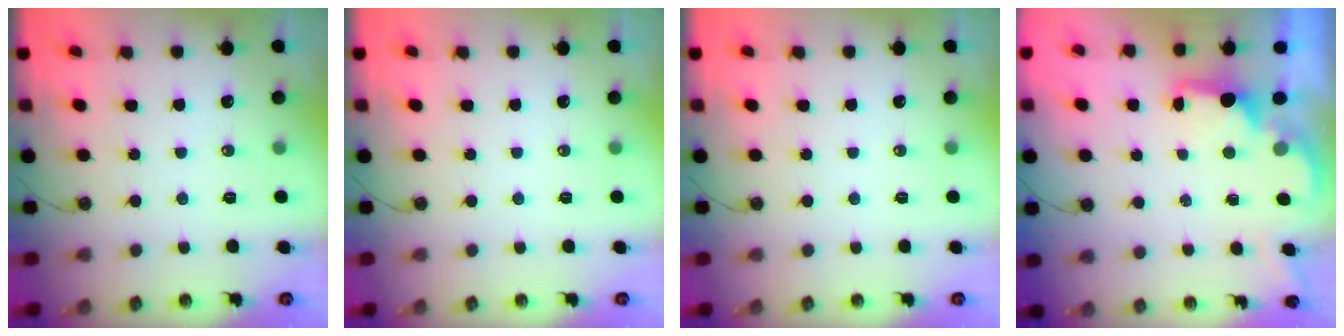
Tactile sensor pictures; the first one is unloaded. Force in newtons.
{"total": 0.0}
{"total": 0.0}
{"total": 1.6, "press": 1.4, "slide": 0.7}